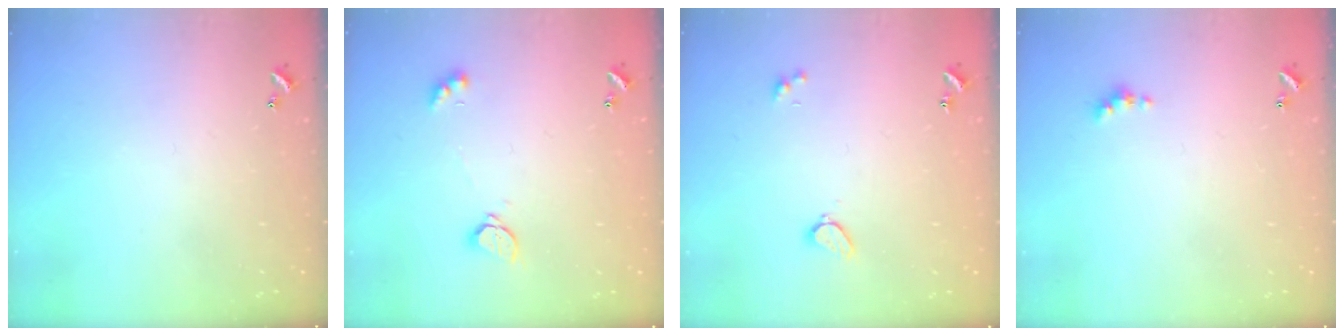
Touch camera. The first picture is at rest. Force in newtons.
{"total": 2.2, "press": 2.2, "slide": 0.2}
{"total": 1.9, "press": 1.9, "slide": 0.3}
{"total": 2.5, "press": 2.5, "slide": 0.5}